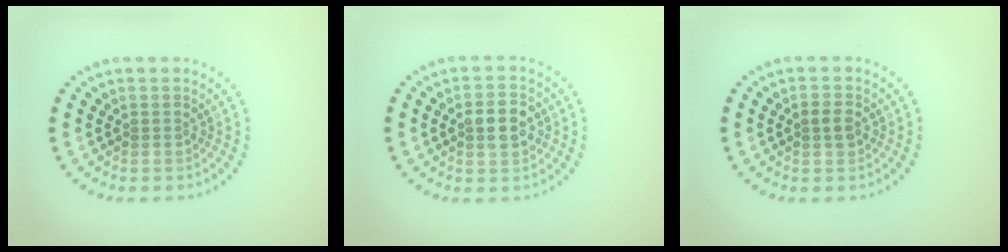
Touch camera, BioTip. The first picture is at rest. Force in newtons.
{"total": 3.5, "press": 3.5, "slide": 0.2}
{"total": 1.6, "press": 1.6, "slide": 0.2}